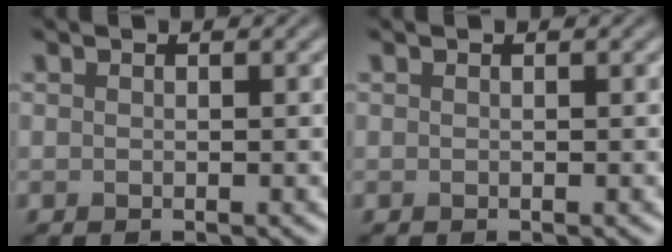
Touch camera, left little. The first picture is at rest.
{"total": 0.0}